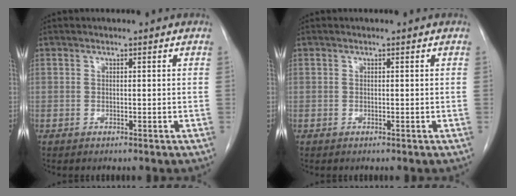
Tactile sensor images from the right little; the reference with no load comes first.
{"total": 0.0}